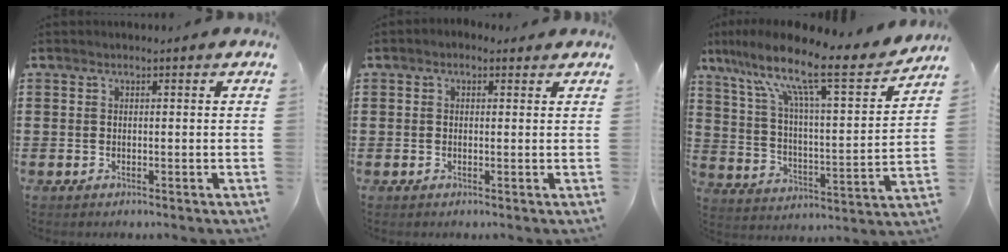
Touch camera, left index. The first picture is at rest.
{"total": 0.9, "force": [0.1, 0.7, 0.5], "torque": [-0.012, 0.006, 0.000]}
{"total": 13.8, "force": [9.9, 2.1, 9.4], "torque": [-0.198, -0.059, 0.156]}